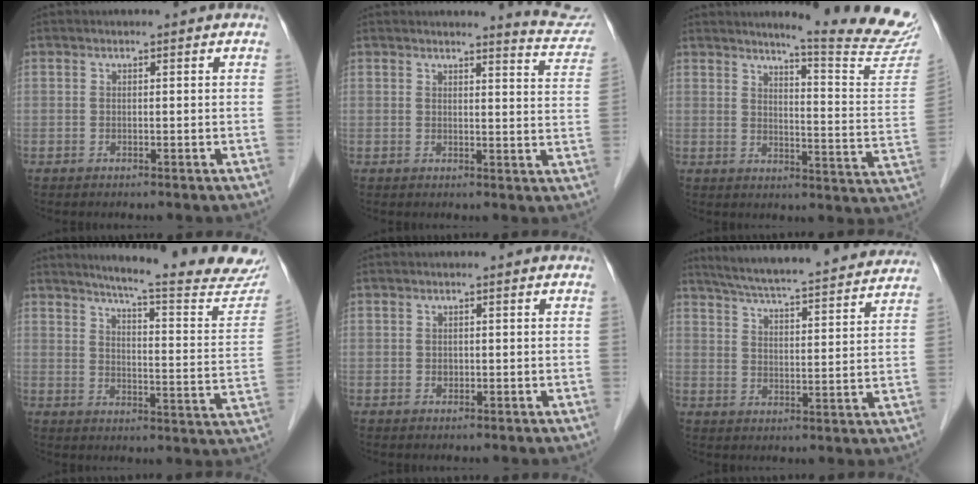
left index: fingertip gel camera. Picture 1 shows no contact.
{"total": 6.5, "force": [6.5, -0.1, 0.6], "torque": [-0.006, -0.052, 0.050]}
{"total": 17.1, "force": [15.7, -1.5, 6.4], "torque": [-0.086, -0.125, 0.175]}
{"total": 20.2, "force": [18.4, 0.7, 8.3], "torque": [-0.109, -0.084, 0.215]}
{"total": 0.6, "force": [-0.4, 0.4, 0.2], "torque": [-0.001, -0.003, -0.008]}
{"total": 24.7, "force": [22.5, 2.0, 9.9], "torque": [-0.162, -0.016, 0.294]}